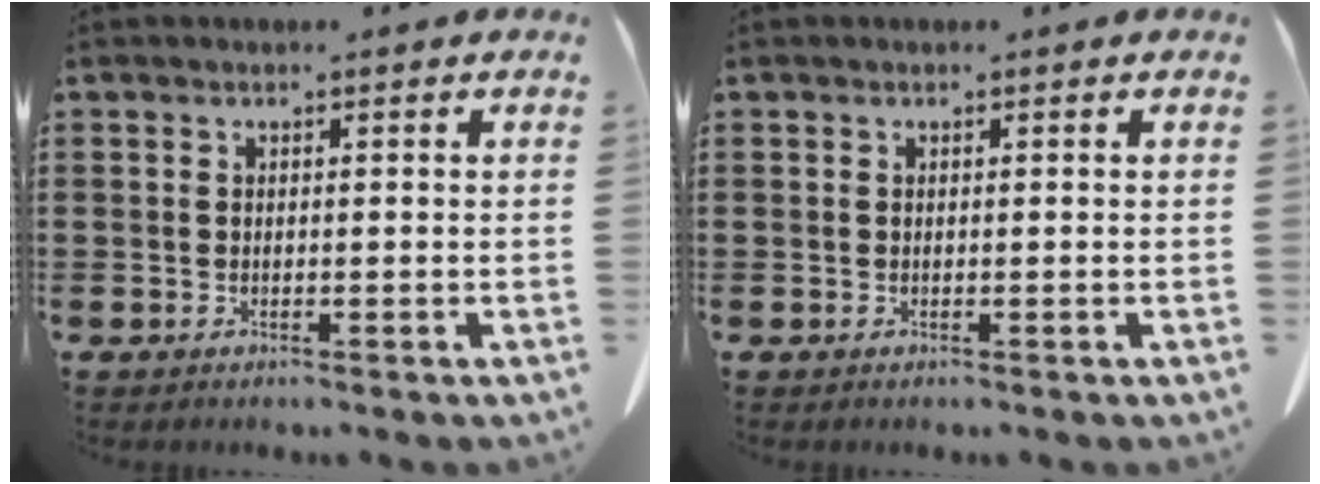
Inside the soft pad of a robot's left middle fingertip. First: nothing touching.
{"total": 0.0}